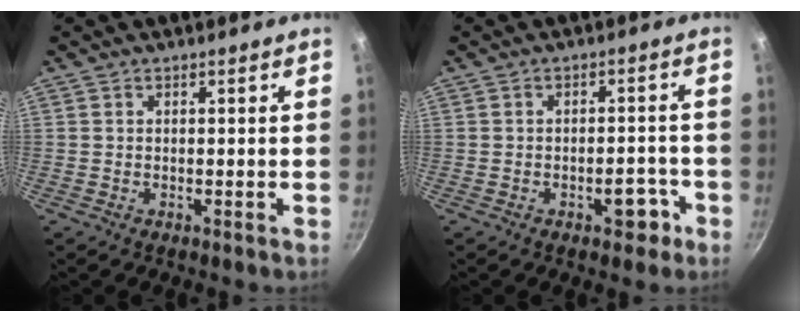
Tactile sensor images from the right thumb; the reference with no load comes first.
{"total": 4.6, "force": [-2.4, 2.6, 3.0], "torque": [-0.014, 0.025, -0.026]}